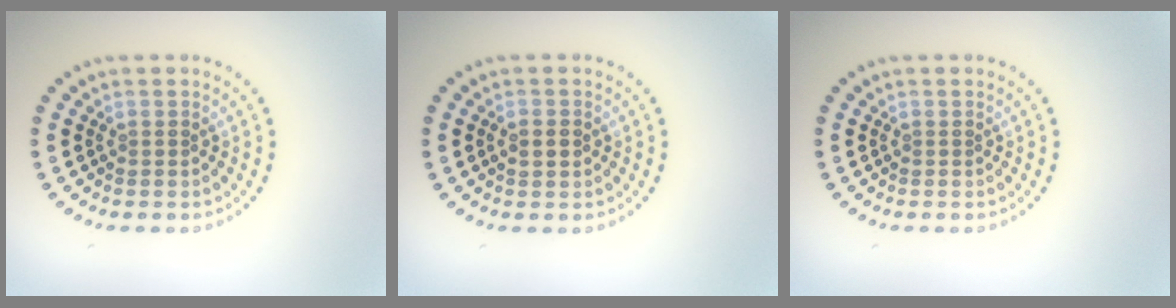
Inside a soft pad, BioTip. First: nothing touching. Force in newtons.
{"total": 2.0, "press": 2.0, "slide": 0.1}
{"total": 0.0}